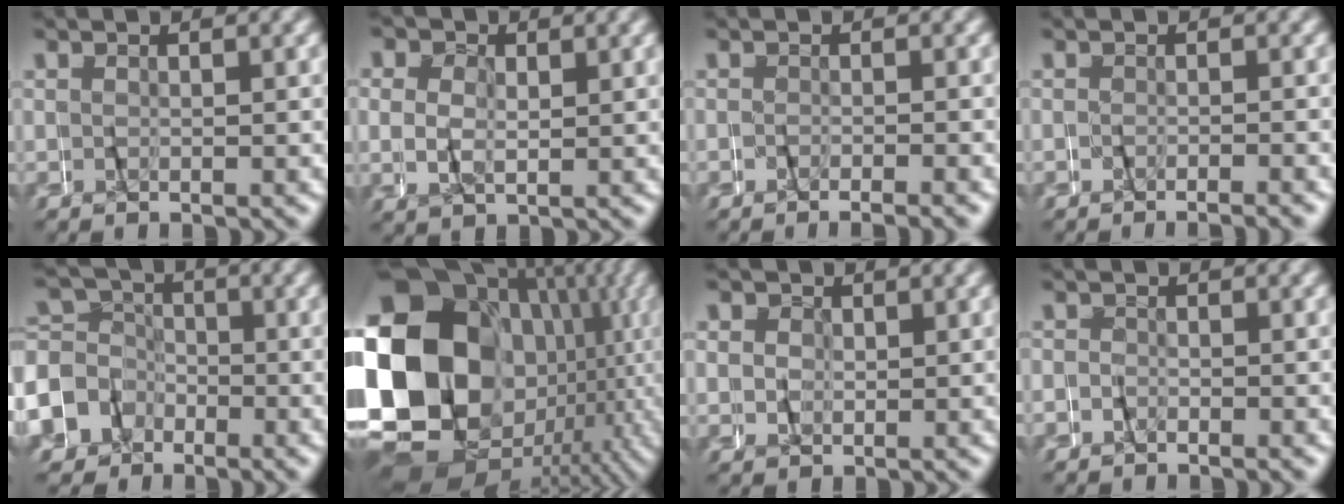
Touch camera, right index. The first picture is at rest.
{"total": 1.7, "force": [0.8, 1.4, 0.4], "torque": [-0.006, -0.002, 0.012]}
{"total": 2.0, "force": [-2.0, -0.4, 0.3], "torque": [-0.004, -0.002, -0.035]}
{"total": 1.8, "force": [-1.7, -0.5, -0.1], "torque": [0.004, 0.000, -0.032]}
{"total": 8.9, "force": [-2.2, 8.4, 2.3], "torque": [-0.064, -0.020, -0.051]}
{"total": 25.8, "force": [-3.3, 18.4, 17.7], "torque": [-0.305, -0.048, -0.038]}
{"total": 1.7, "force": [1.2, 1.2, -0.2], "torque": [0.009, 0.002, 0.018]}
{"total": 1.2, "force": [-0.8, 0.1, -0.9], "torque": [0.019, 0.010, -0.025]}